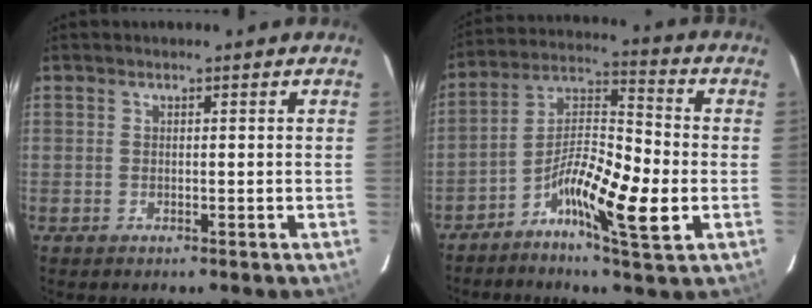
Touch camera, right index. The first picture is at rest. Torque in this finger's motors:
{"motor_torque": [0.44, -0.41, 0.49, 0.10]}